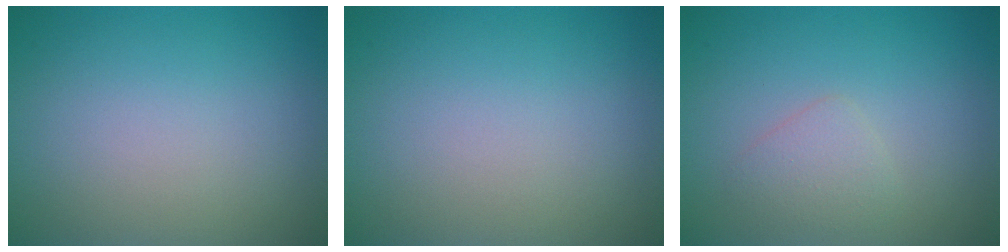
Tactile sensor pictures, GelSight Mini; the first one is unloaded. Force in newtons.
{"total": 0.0}
{"total": 1.6, "press": 1.6, "slide": 0.1}